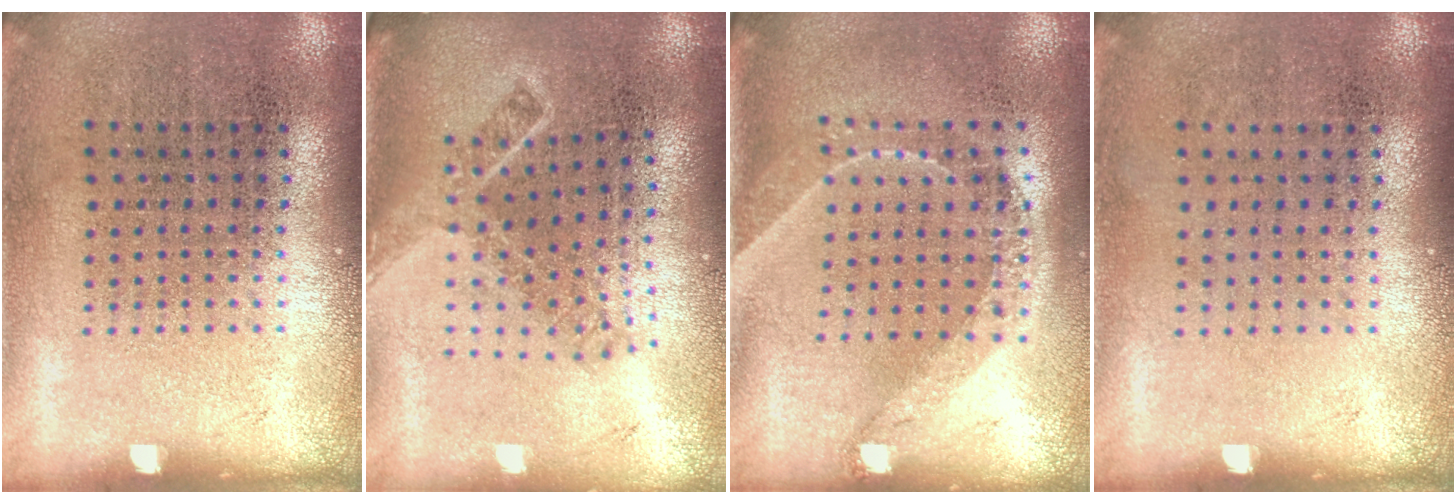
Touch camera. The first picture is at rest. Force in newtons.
{"total": 1.9, "press": 1.3, "slide": 1.4}
{"total": 1.6, "press": 1.3, "slide": 0.9}
{"total": 0.0}